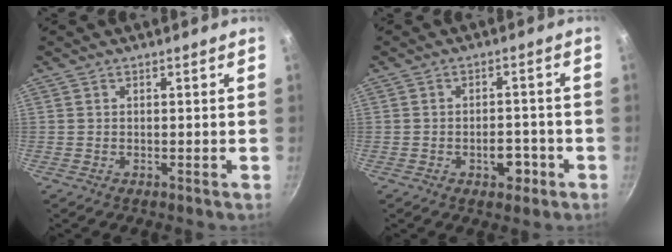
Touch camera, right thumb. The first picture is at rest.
{"total": 4.8, "force": [-2.1, 2.9, 3.2], "torque": [-0.022, 0.015, -0.028]}